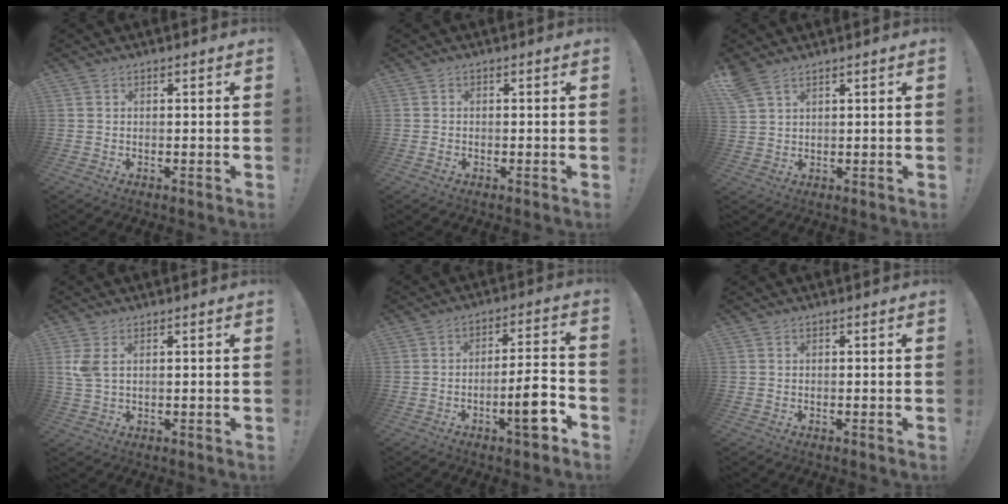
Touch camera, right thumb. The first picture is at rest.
{"total": 0.7, "force": [-0.5, 0.4, 0.3], "torque": [-0.006, 0.003, -0.009]}
{"total": 4.8, "force": [3.6, 1.8, 2.5], "torque": [-0.056, -0.013, 0.073]}
{"total": 4.1, "force": [1.3, 1.8, 3.5], "torque": [-0.068, -0.003, 0.023]}
{"total": 11.2, "force": [-5.0, 2.3, 9.7], "torque": [-0.138, 0.020, -0.080]}
{"total": 0.0}